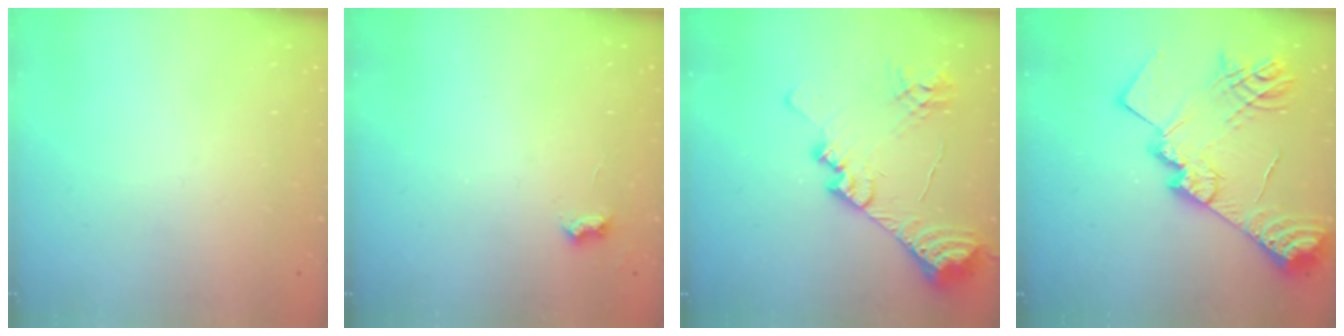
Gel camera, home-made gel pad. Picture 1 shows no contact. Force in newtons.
{"total": 3.9, "press": 3.9, "slide": 0.5}
{"total": 21.7, "press": 21.6, "slide": 2.7}
{"total": 24.3, "press": 24.2, "slide": 2.0}